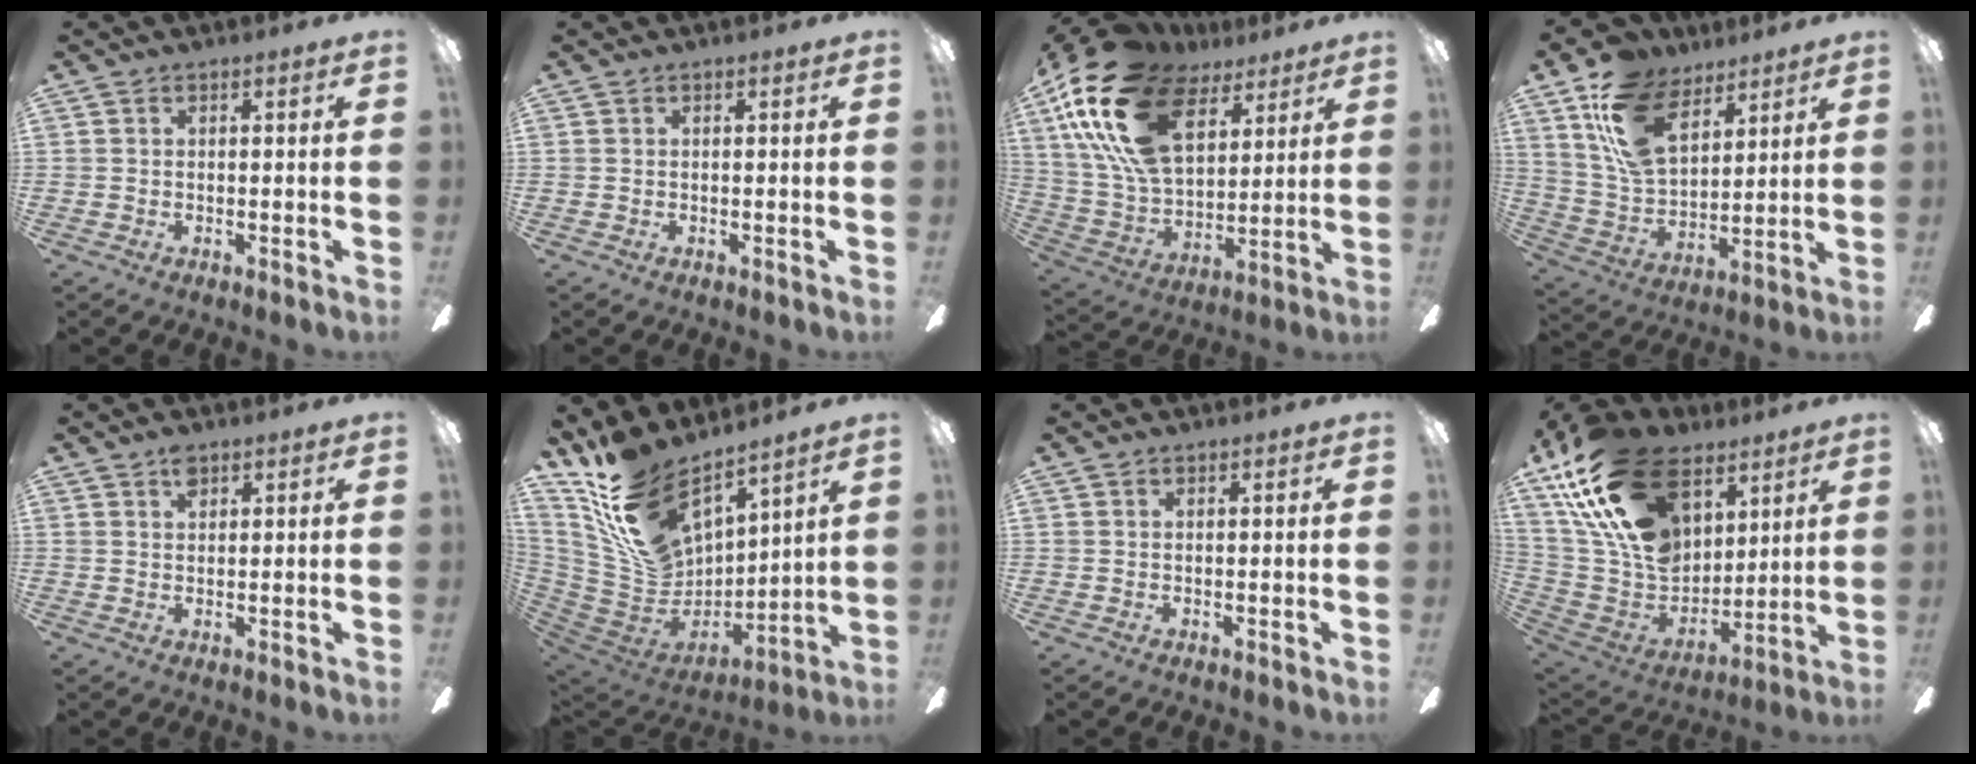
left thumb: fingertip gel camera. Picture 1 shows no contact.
{"total": 0.0}
{"total": 24.8, "force": [12.8, 14.1, 15.9], "torque": [-0.341, -0.046, 0.231]}
{"total": 18.1, "force": [10.4, 10.9, 10.0], "torque": [-0.217, -0.030, 0.196]}
{"total": 2.6, "force": [1.8, 1.4, 1.3], "torque": [-0.020, -0.001, 0.031]}
{"total": 19.4, "force": [14.5, 9.3, 8.8], "torque": [-0.199, -0.094, 0.275]}
{"total": 0.0}
{"total": 25.9, "force": [13.7, 16.0, 15.0], "torque": [-0.310, -0.054, 0.250]}